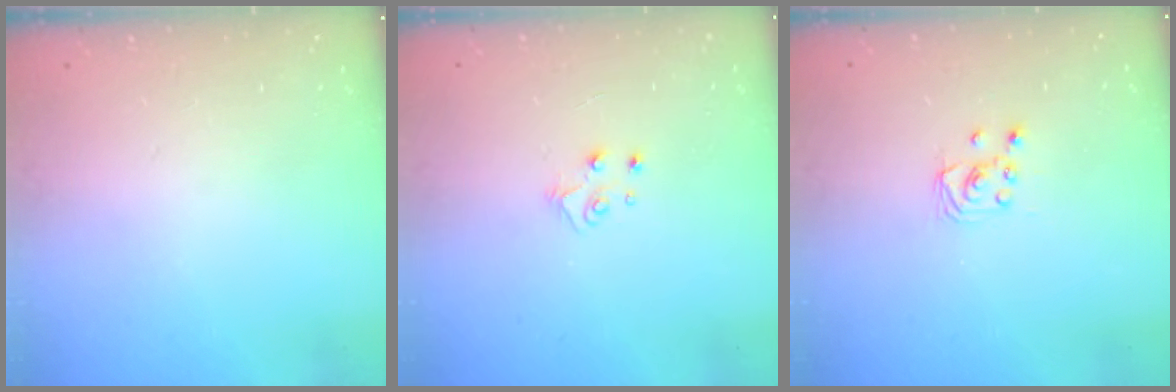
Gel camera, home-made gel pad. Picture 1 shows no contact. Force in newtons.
{"total": 4.0, "press": 4.0, "slide": 0.2}
{"total": 2.3, "press": 2.2, "slide": 0.3}